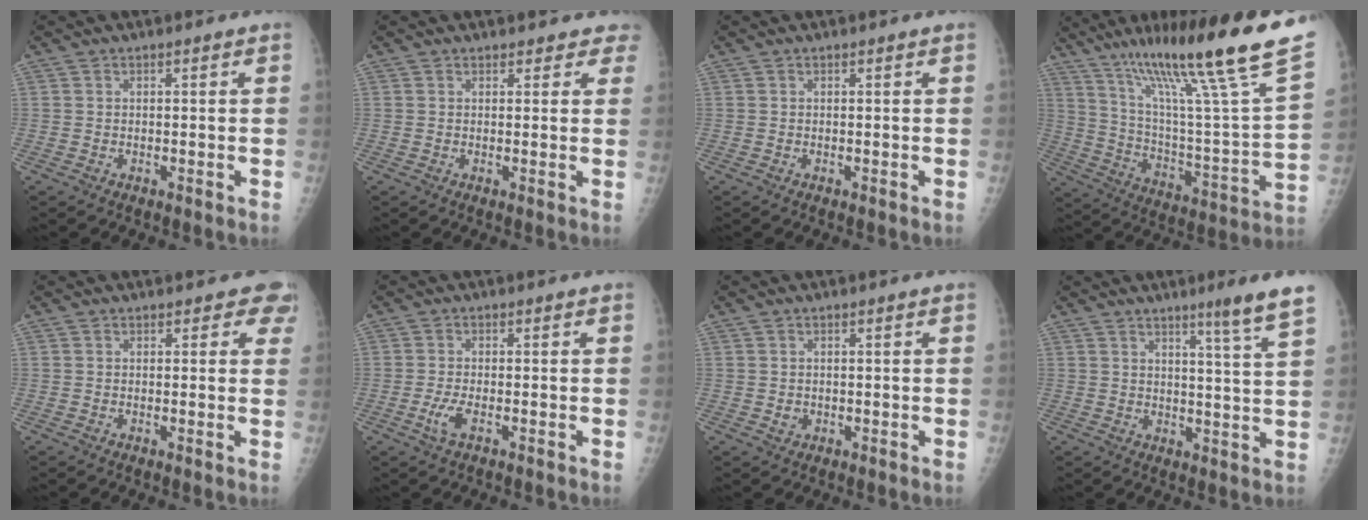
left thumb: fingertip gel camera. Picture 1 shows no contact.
{"total": 3.6, "force": [3.1, 1.7, -0.2], "torque": [0.040, -0.015, 0.014]}
{"total": 0.0}
{"total": 31.3, "force": [20.0, 3.0, 23.8], "torque": [-0.370, -0.057, 0.324]}
{"total": 3.4, "force": [2.8, 1.8, 0.7], "torque": [0.028, -0.010, 0.012]}
{"total": 2.8, "force": [-0.9, 0.9, 2.5], "torque": [-0.059, -0.001, -0.019]}
{"total": 1.0, "force": [0.1, 0.9, 0.5], "torque": [-0.004, 0.000, 0.005]}
{"total": 7.8, "force": [5.2, -1.0, 5.7], "torque": [-0.081, -0.039, 0.071]}